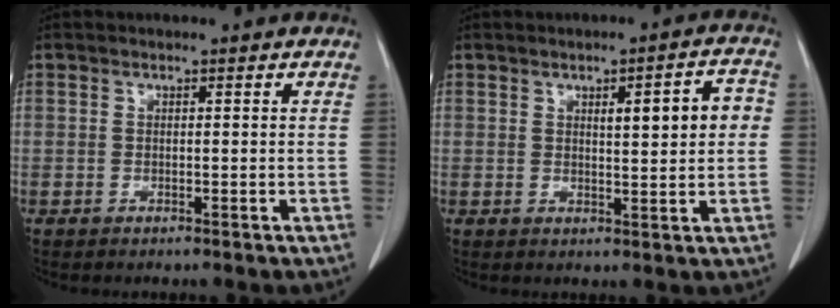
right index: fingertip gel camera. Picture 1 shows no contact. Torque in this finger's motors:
{"motor_torque": [0.20, 0.10, 0.11, 0.02]}